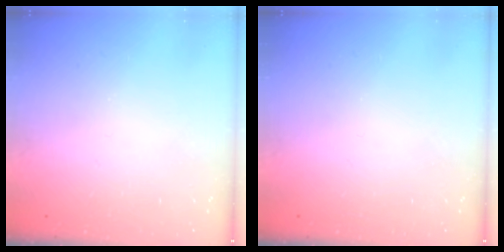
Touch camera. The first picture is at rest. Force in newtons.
{"total": 0.0}